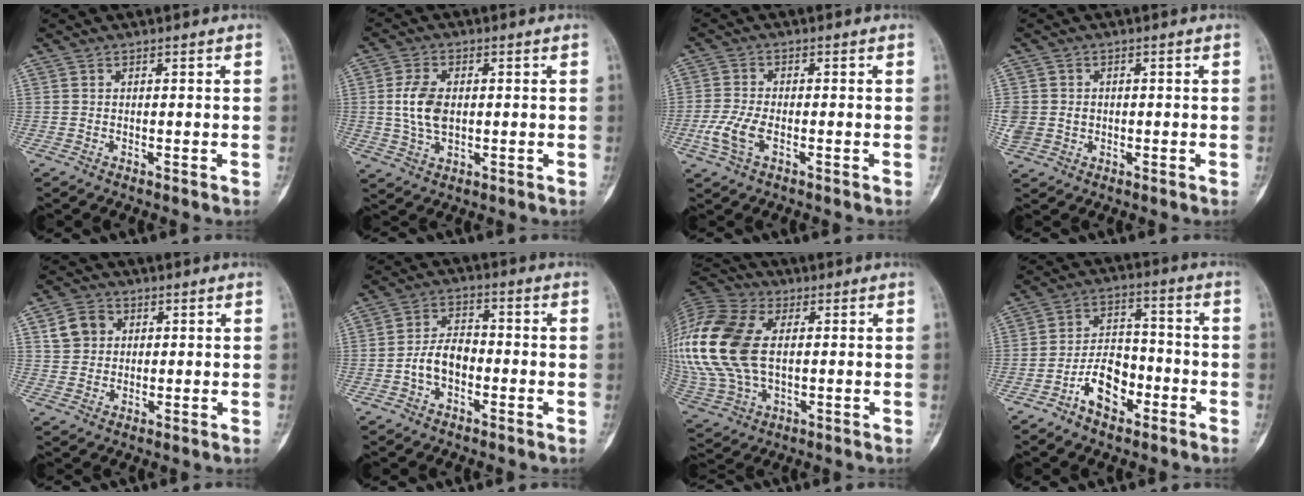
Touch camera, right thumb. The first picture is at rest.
{"total": 7.5, "force": [0.5, 4.6, 5.9], "torque": [-0.118, 0.000, 0.012]}
{"total": 5.5, "force": [-1.9, 2.6, 4.5], "torque": [-0.110, 0.006, -0.037]}
{"total": 6.9, "force": [-0.1, 6.1, 3.2], "torque": [-0.086, 0.011, 0.011]}
{"total": 6.0, "force": [2.0, 5.1, 2.5], "torque": [-0.026, 0.000, 0.036]}
{"total": 6.6, "force": [-1.9, 4.2, 4.6], "torque": [-0.076, 0.029, -0.042]}
{"total": 24.7, "force": [2.9, 15.5, 19.0], "torque": [-0.457, 0.006, 0.060]}
{"total": 9.2, "force": [-4.7, 5.5, 5.7], "torque": [-0.077, 0.044, -0.087]}